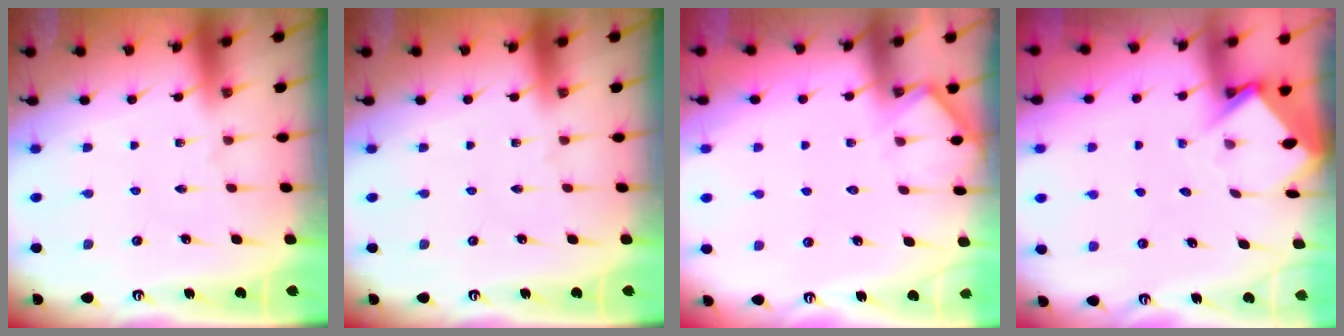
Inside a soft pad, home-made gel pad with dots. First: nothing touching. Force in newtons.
{"total": 0.0}
{"total": 6.1, "press": 6.0, "slide": 0.8}
{"total": 4.2, "press": 4.2, "slide": 0.4}